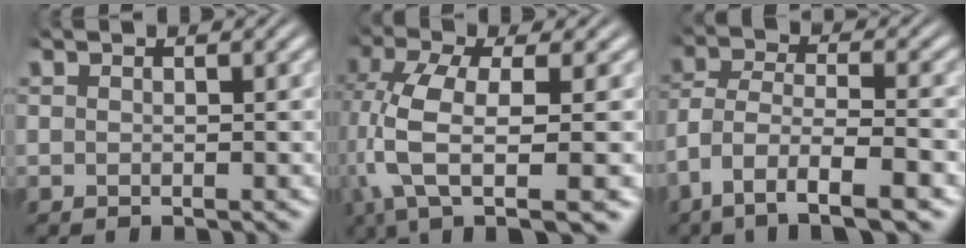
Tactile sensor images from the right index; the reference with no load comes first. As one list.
[{"total": 8.9, "force": [-2.9, 4.2, 7.2], "torque": [-0.178, -0.045, -0.023]}, {"total": 7.3, "force": [-3.5, 4.0, 5.0], "torque": [-0.109, -0.043, -0.040]}]